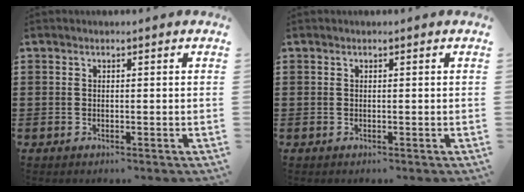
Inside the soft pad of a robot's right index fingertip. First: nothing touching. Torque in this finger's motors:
{"motor_torque": [0.00, 0.00, 0.00, 0.00]}